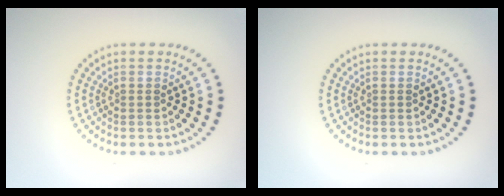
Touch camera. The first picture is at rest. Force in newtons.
{"total": 0.0}